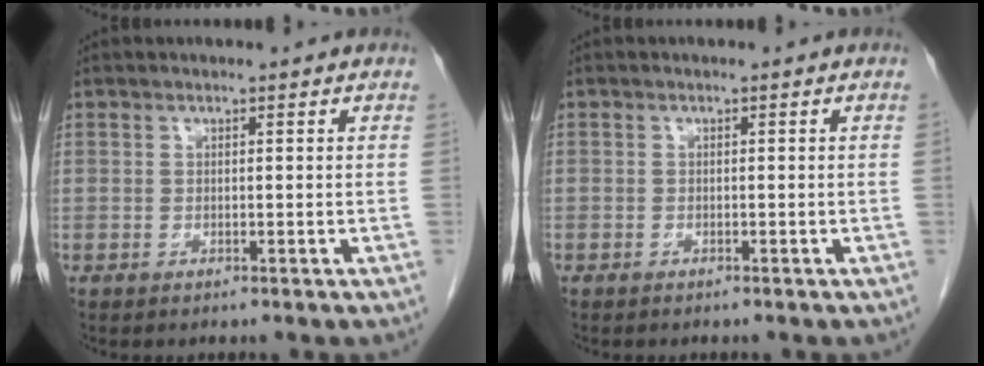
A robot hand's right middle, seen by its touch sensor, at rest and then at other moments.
{"total": 0.0}